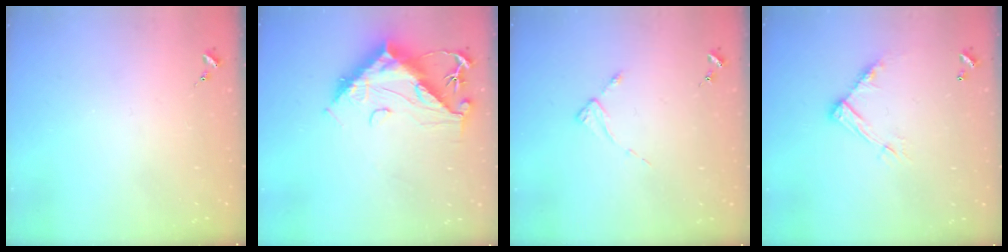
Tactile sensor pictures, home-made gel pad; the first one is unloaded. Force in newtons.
{"total": 15.4, "press": 15.3, "slide": 1.6}
{"total": 2.3, "press": 2.3, "slide": 0.4}
{"total": 10.9, "press": 10.9, "slide": 0.4}